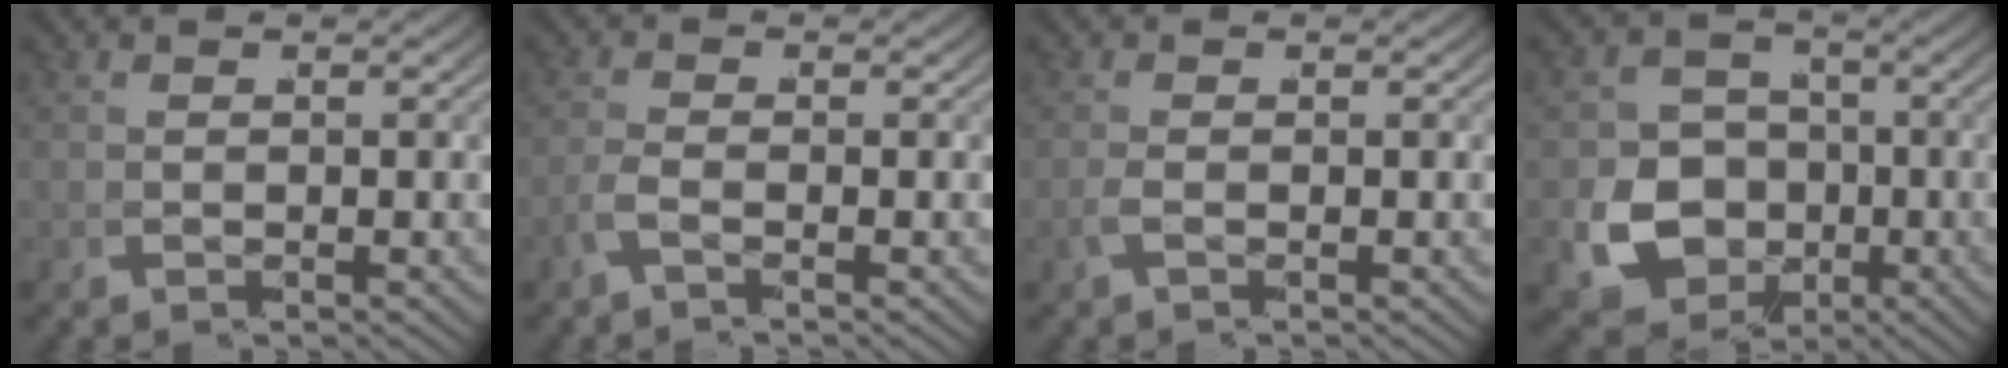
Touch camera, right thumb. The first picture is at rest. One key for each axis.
{"total": 1.5, "fx": -0.7, "fy": 0.1, "fz": 1.3, "tx": -0.039, "ty": -0.007, "tz": -0.010}
{"total": 0.8, "fx": -0.2, "fy": 0.0, "fz": 0.8, "tx": -0.024, "ty": -0.003, "tz": -0.002}
{"total": 11.3, "fx": -3.2, "fy": 9.8, "fz": 4.7, "tx": -0.106, "ty": -0.053, "tz": -0.041}